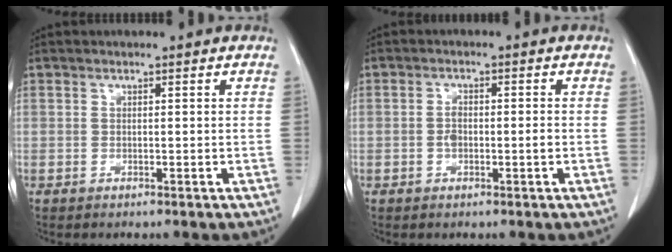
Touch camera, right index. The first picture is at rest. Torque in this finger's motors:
{"motor_torque": [0.33, -0.20, 0.13, 0.06]}